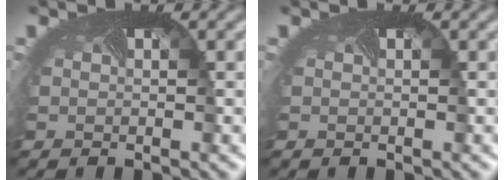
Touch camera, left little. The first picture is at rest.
{"total": 0.0}